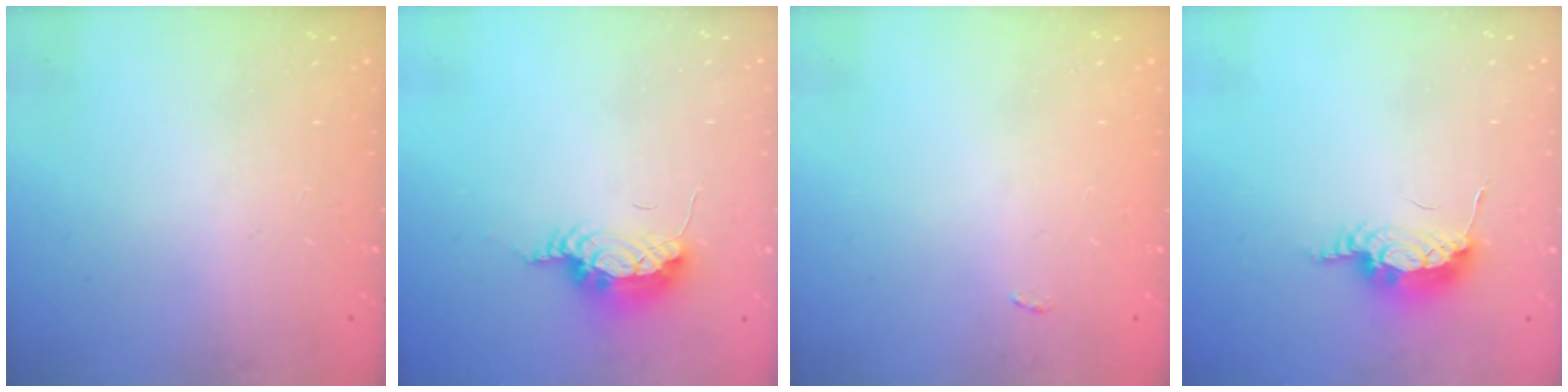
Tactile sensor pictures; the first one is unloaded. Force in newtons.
{"total": 12.0, "press": 9.0, "slide": 8.0}
{"total": 2.0, "press": 2.0, "slide": 0.3}
{"total": 7.6, "press": 7.6, "slide": 0.2}